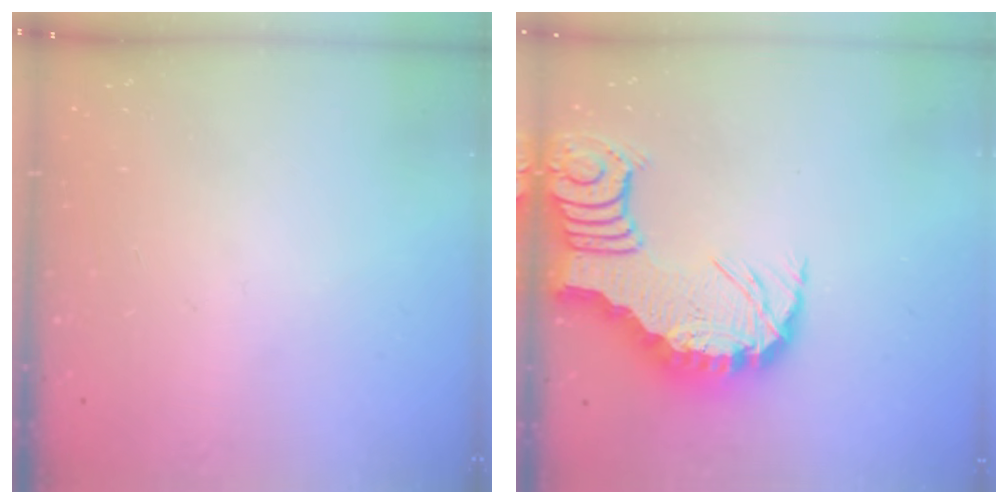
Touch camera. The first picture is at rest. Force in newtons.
{"total": 6.5, "press": 6.4, "slide": 0.8}